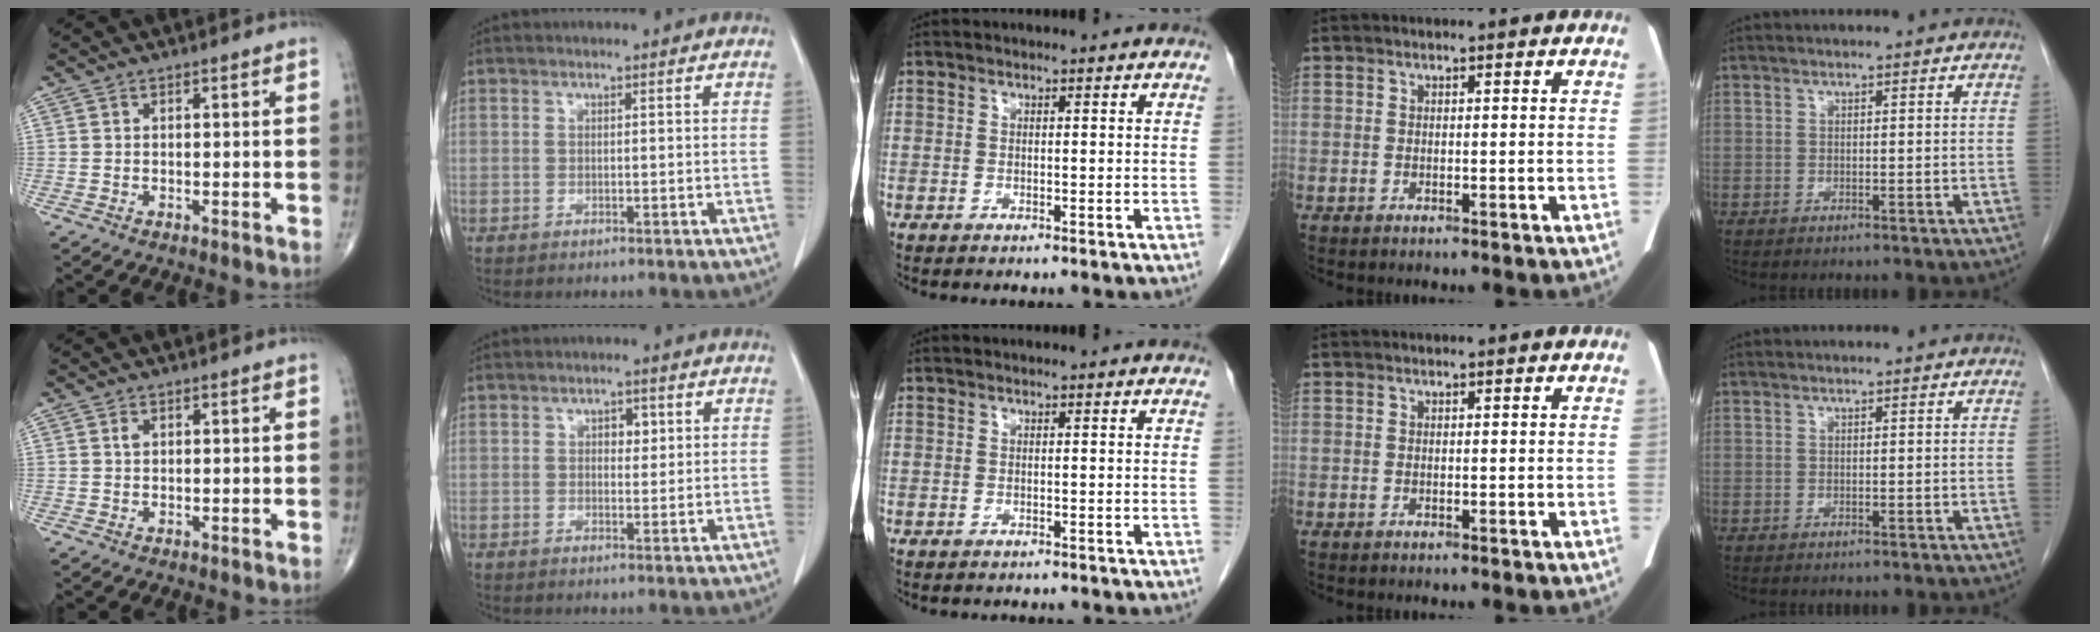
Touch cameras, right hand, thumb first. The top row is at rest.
{"thumb": {"total": 0.9, "force": [0.3, 0.6, 0.6], "torque": [-0.010, 0.001, 0.006]}, "index": {"total": 2.1, "force": [0.7, 1.3, 1.5], "torque": [-0.020, 0.001, 0.008]}, "middle": {"total": 1.0, "force": [-0.9, 0.3, 0.2], "torque": [-0.013, -0.003, -0.014]}}